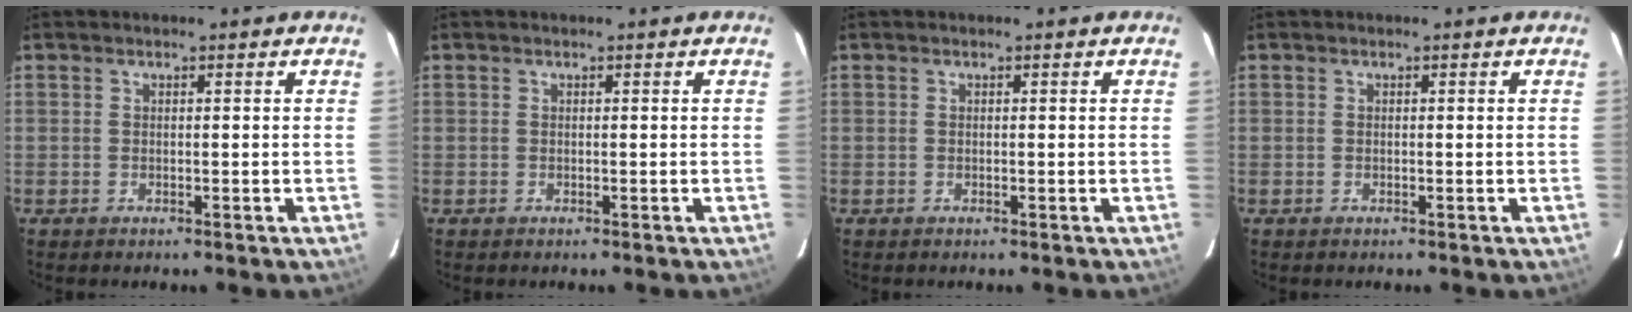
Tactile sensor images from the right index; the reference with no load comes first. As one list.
[{"total": 0.0}, {"total": 0.0}, {"total": 0.0}]